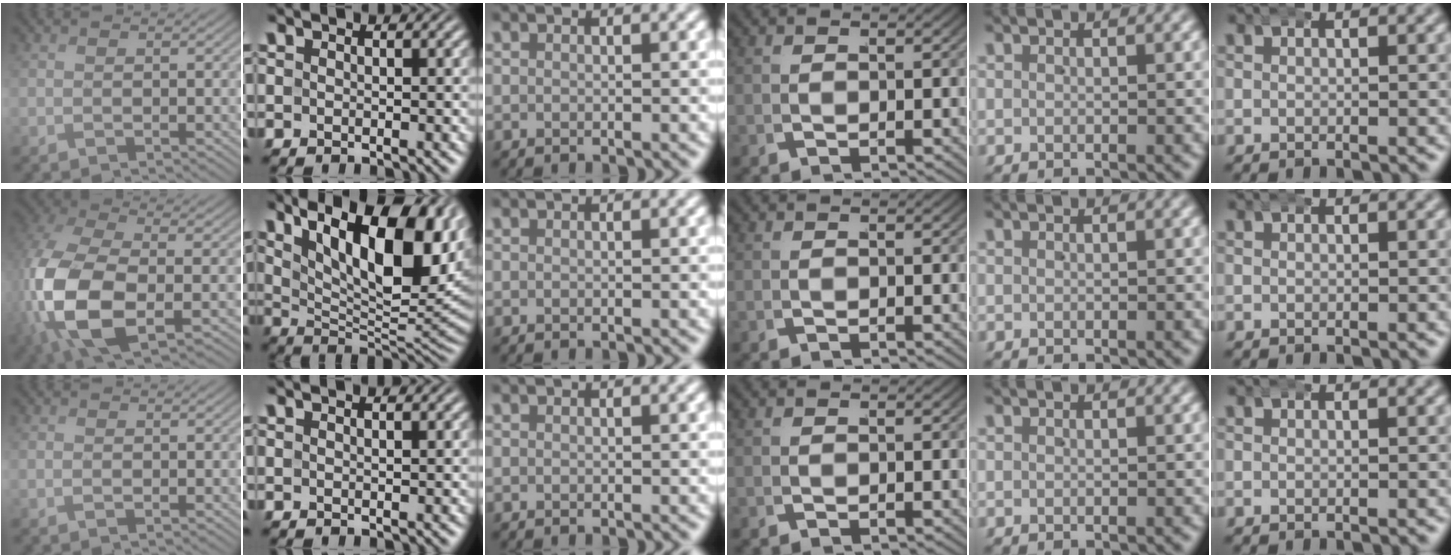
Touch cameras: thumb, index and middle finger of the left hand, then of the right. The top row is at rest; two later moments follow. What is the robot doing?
{"motion": "wrap", "object": "aluminum foil"}